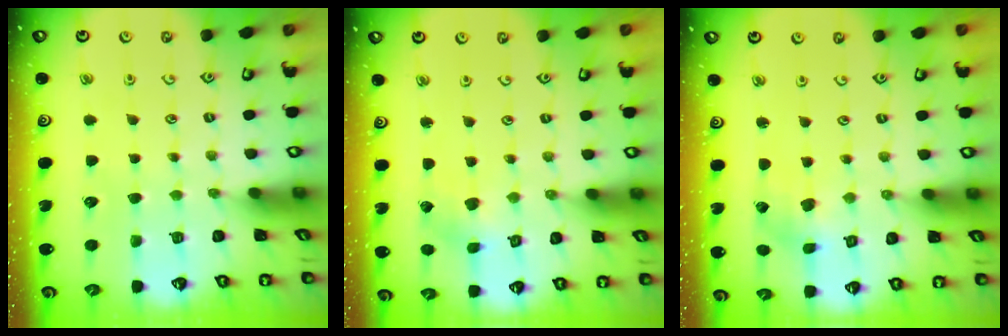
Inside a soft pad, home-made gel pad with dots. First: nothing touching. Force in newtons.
{"total": 2.5, "press": 2.4, "slide": 0.3}
{"total": 2.5, "press": 2.4, "slide": 0.5}